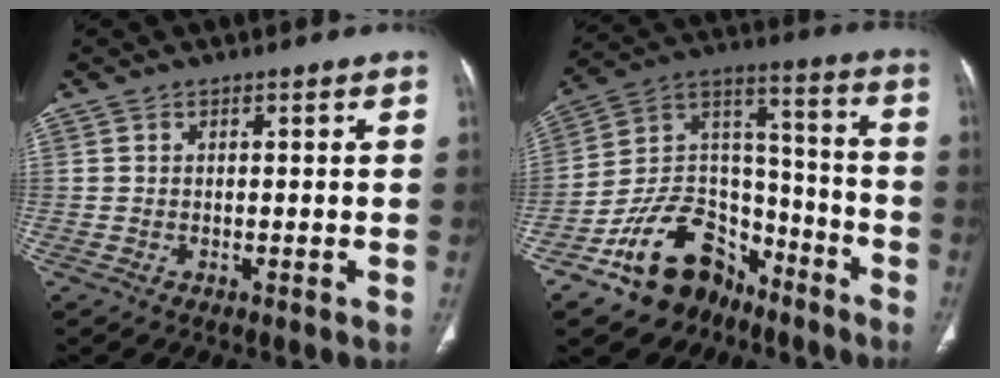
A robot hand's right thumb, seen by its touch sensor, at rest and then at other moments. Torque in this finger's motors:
{"motor_torque": [0.39, 0.37, 1.48, -1.30, 0.36]}